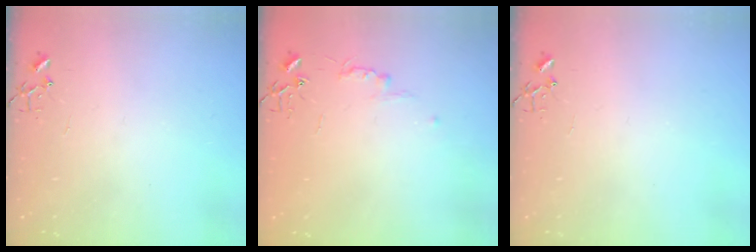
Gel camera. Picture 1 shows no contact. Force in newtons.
{"total": 4.8, "press": 4.7, "slide": 0.6}
{"total": 0.0}